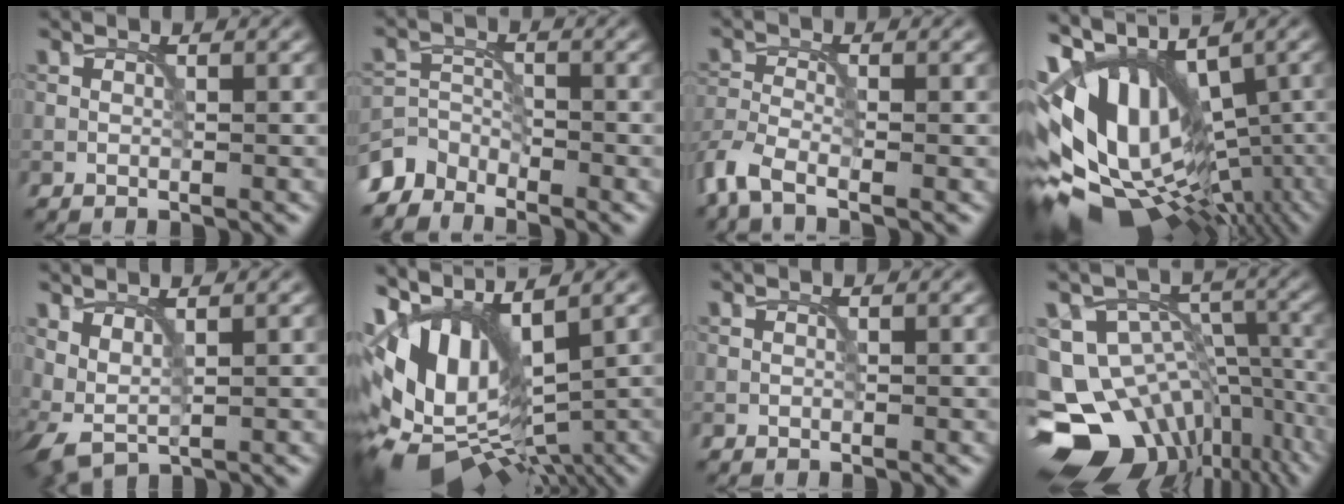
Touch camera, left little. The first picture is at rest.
{"total": 3.2, "force": [-3.0, 1.2, 0.1], "torque": [0.002, 0.001, -0.074]}
{"total": 3.7, "force": [-2.9, 1.0, 2.1], "torque": [-0.053, -0.011, -0.072]}
{"total": 15.6, "force": [-0.5, 9.3, 12.5], "torque": [-0.184, 0.012, 0.033]}
{"total": 2.4, "force": [1.3, 1.0, 1.8], "torque": [-0.049, -0.006, 0.030]}
{"total": 12.8, "force": [1.5, 6.7, 10.8], "torque": [-0.204, 0.008, 0.036]}
{"total": 0.6, "force": [0.1, -0.5, -0.3], "torque": [0.007, 0.002, 0.000]}
{"total": 16.2, "force": [-8.6, 11.5, 7.4], "torque": [-0.161, -0.020, -0.110]}